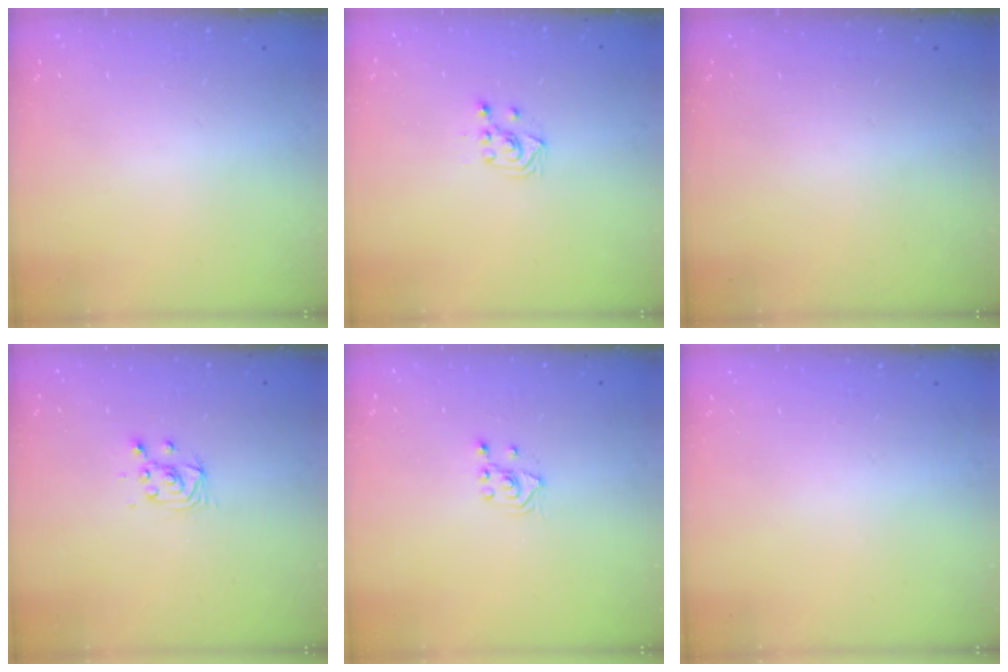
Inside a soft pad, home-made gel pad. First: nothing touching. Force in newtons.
{"total": 3.4, "press": 3.3, "slide": 0.9}
{"total": 0.0}
{"total": 4.2, "press": 4.2, "slide": 0.5}
{"total": 2.6, "press": 2.4, "slide": 0.8}
{"total": 0.0}